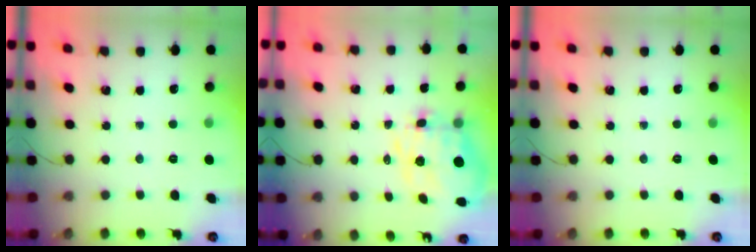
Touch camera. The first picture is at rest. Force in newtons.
{"total": 8.1, "press": 7.3, "slide": 3.3}
{"total": 0.0}